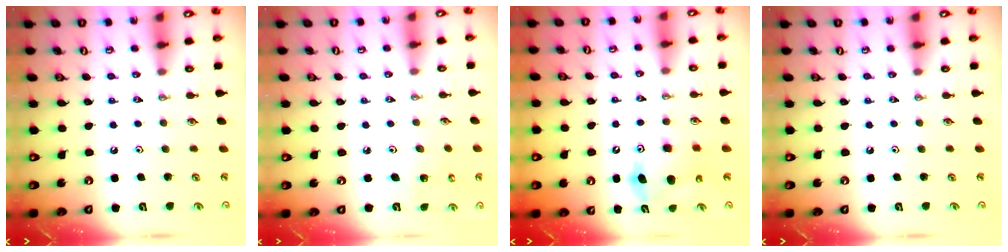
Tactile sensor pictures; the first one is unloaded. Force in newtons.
{"total": 4.5, "press": 4.5, "slide": 0.4}
{"total": 9.2, "press": 9.2, "slide": 0.2}
{"total": 0.0}